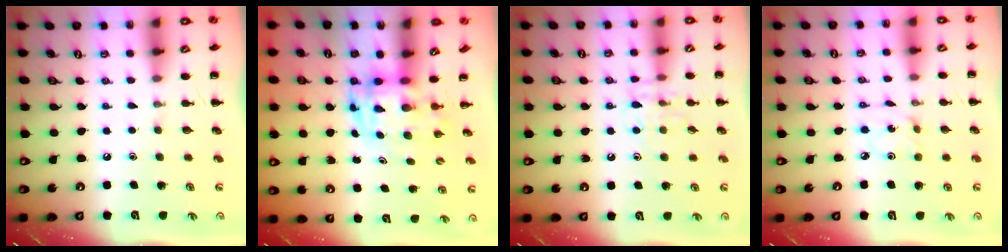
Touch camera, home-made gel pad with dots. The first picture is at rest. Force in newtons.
{"total": 3.7, "press": 3.6, "slide": 0.7}
{"total": 7.6, "press": 7.6, "slide": 0.4}
{"total": 1.8, "press": 1.7, "slide": 0.5}